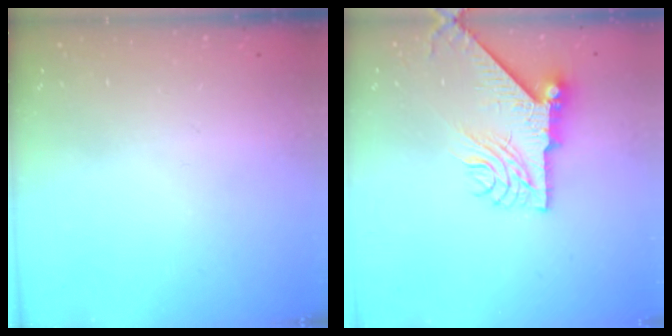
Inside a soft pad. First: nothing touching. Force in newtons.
{"total": 10.2, "press": 10.1, "slide": 1.0}